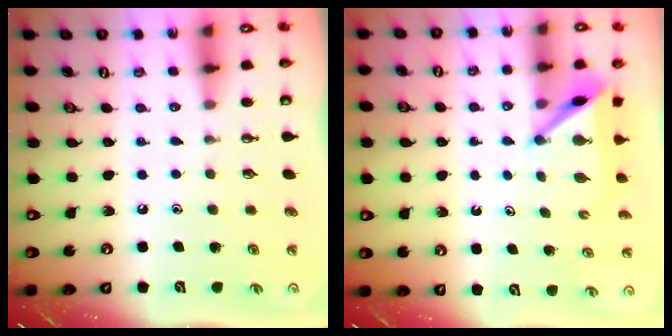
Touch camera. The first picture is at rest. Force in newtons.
{"total": 5.7, "press": 5.7, "slide": 0.3}